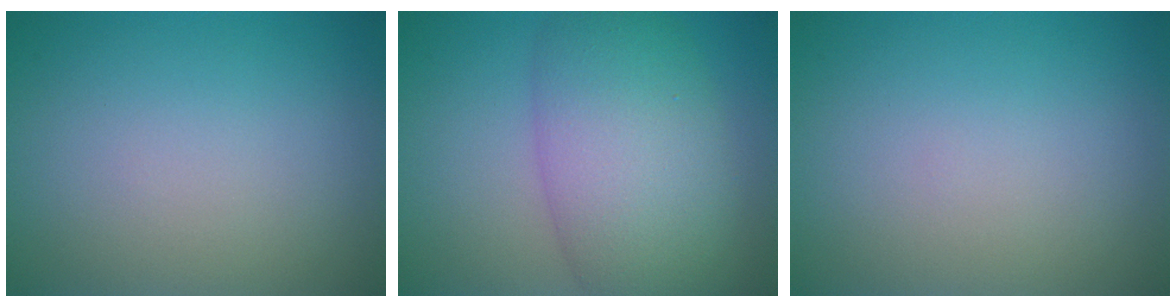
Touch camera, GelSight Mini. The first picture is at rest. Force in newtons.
{"total": 8.6, "press": 8.6, "slide": 0.2}
{"total": 0.0}